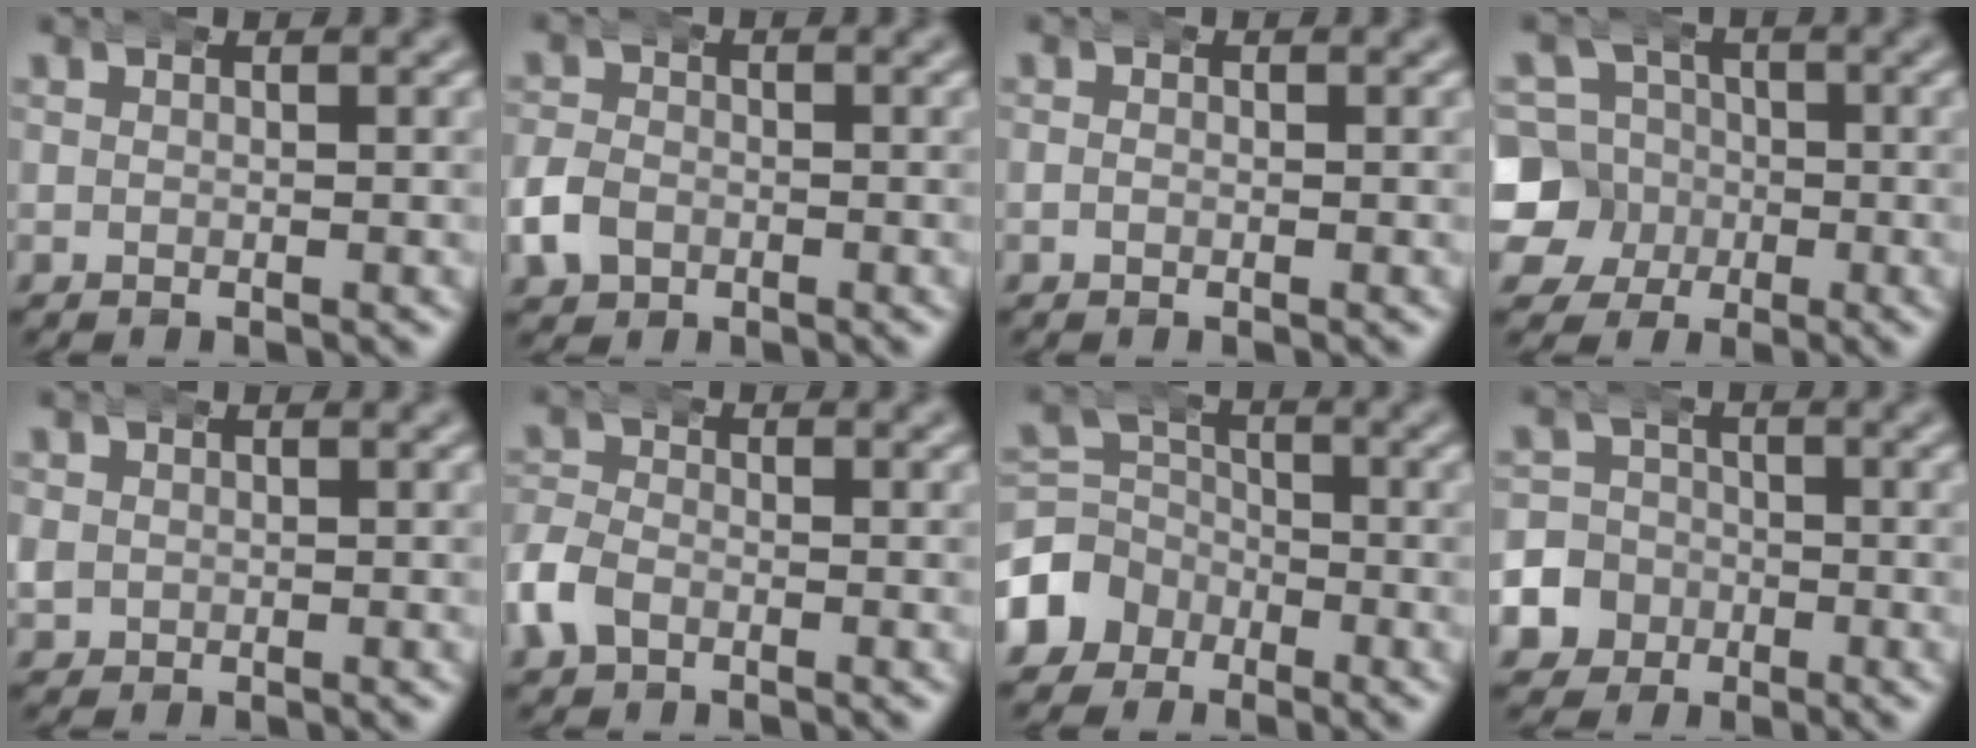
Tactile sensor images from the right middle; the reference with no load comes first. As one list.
[{"total": 2.7, "force": [-1.1, 2.3, 1.0], "torque": [-0.027, 0.003, -0.026]}, {"total": 0.0}, {"total": 11.9, "force": [-1.9, 11.4, 3.1], "torque": [-0.102, -0.049, -0.039]}, {"total": 2.1, "force": [-0.1, 2.1, 0.6], "torque": [-0.028, -0.005, 0.000]}, {"total": 3.1, "force": [-1.5, 2.3, 1.3], "torque": [-0.041, -0.003, -0.033]}, {"total": 6.2, "force": [-2.5, 5.5, 1.5], "torque": [-0.040, -0.021, -0.046]}, {"total": 9.6, "force": [-3.8, 8.7, 1.6], "torque": [-0.055, -0.034, -0.072]}]